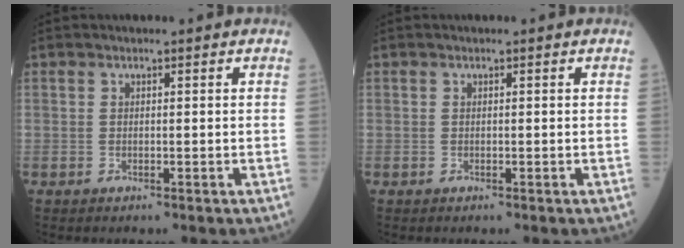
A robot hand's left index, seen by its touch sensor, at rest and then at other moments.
{"total": 0.0}